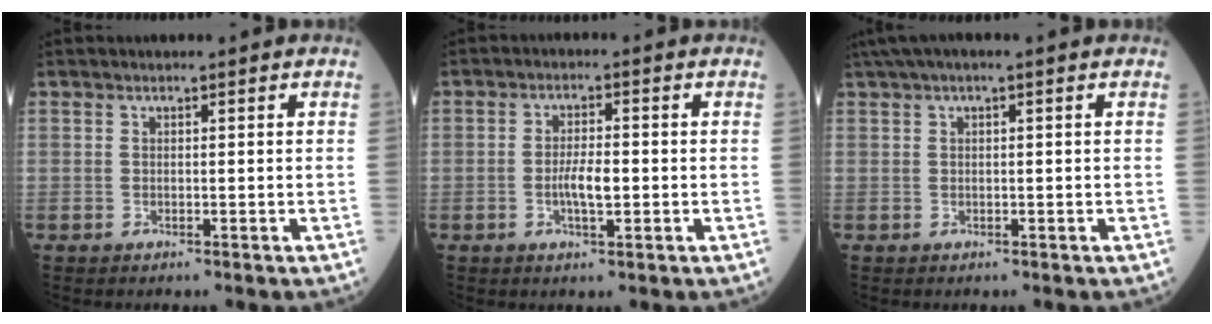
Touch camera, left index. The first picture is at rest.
{"total": 3.9, "force": [-0.9, 1.0, 3.6], "torque": [-0.071, 0.000, -0.018]}
{"total": 3.4, "force": [1.9, 0.3, 2.8], "torque": [-0.056, 0.029, 0.033]}